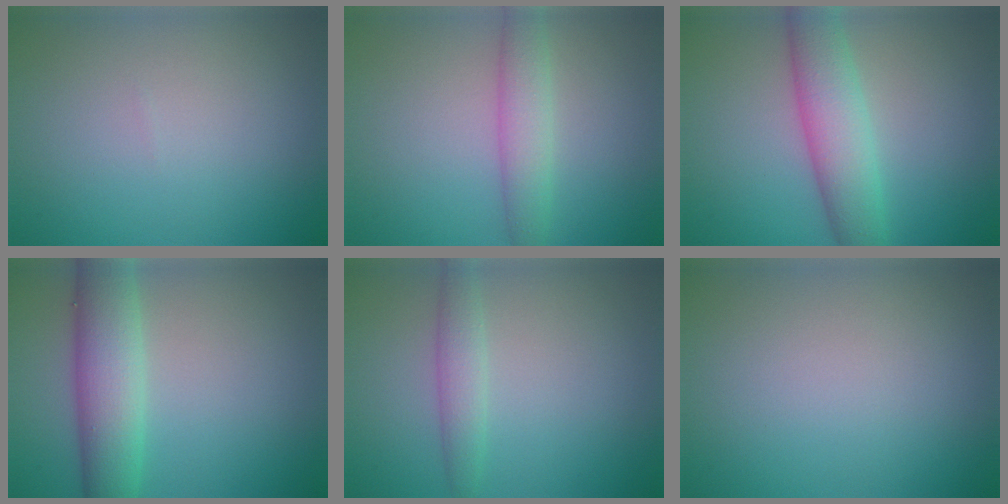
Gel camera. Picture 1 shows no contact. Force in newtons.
{"total": 3.0, "press": 3.0, "slide": 0.1}
{"total": 5.4, "press": 5.4, "slide": 0.4}
{"total": 6.0, "press": 6.0, "slide": 0.2}
{"total": 2.1, "press": 2.1, "slide": 0.1}
{"total": 0.0}